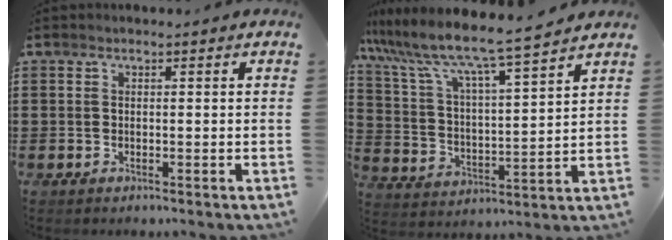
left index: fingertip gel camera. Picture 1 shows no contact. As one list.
[{"total": 8.0, "force": [7.2, -0.4, 3.5], "torque": [-0.098, -0.050, 0.116]}]